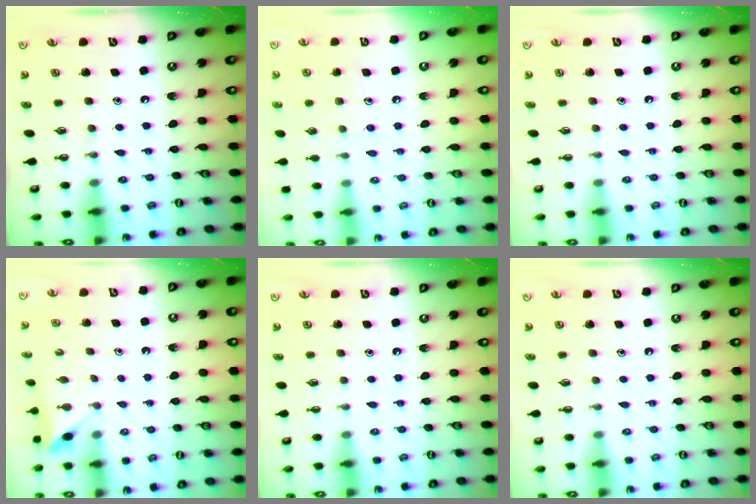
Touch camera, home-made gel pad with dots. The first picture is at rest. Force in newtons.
{"total": 6.5, "press": 6.5, "slide": 0.7}
{"total": 0.0}
{"total": 2.1, "press": 2.1, "slide": 0.2}
{"total": 0.0}
{"total": 0.0}